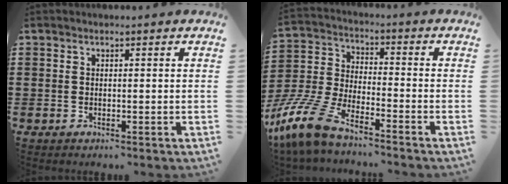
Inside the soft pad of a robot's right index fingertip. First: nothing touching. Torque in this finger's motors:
{"motor_torque": [1.05, 1.09, 0.72, 0.16]}